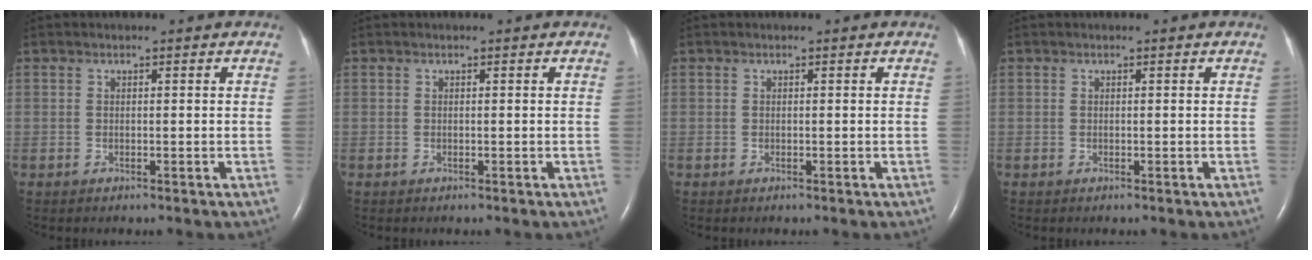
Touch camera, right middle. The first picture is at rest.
{"total": 0.0}
{"total": 0.0}
{"total": 0.0}